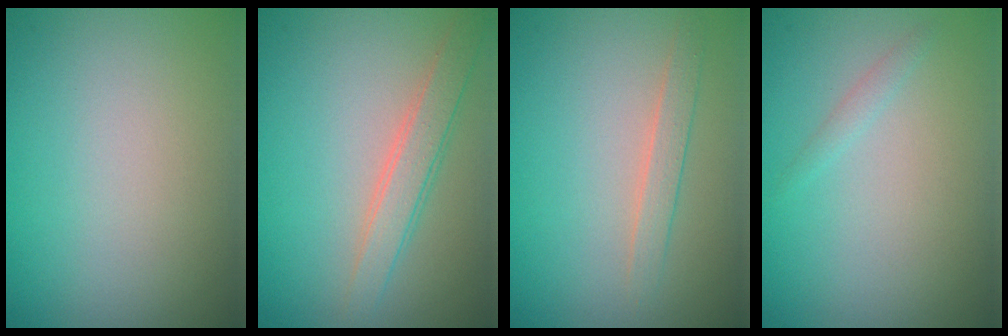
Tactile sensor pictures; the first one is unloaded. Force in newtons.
{"total": 2.8, "press": 2.8, "slide": 0.1}
{"total": 1.6, "press": 1.6, "slide": 0.1}
{"total": 0.7, "press": 0.7, "slide": 0.0}